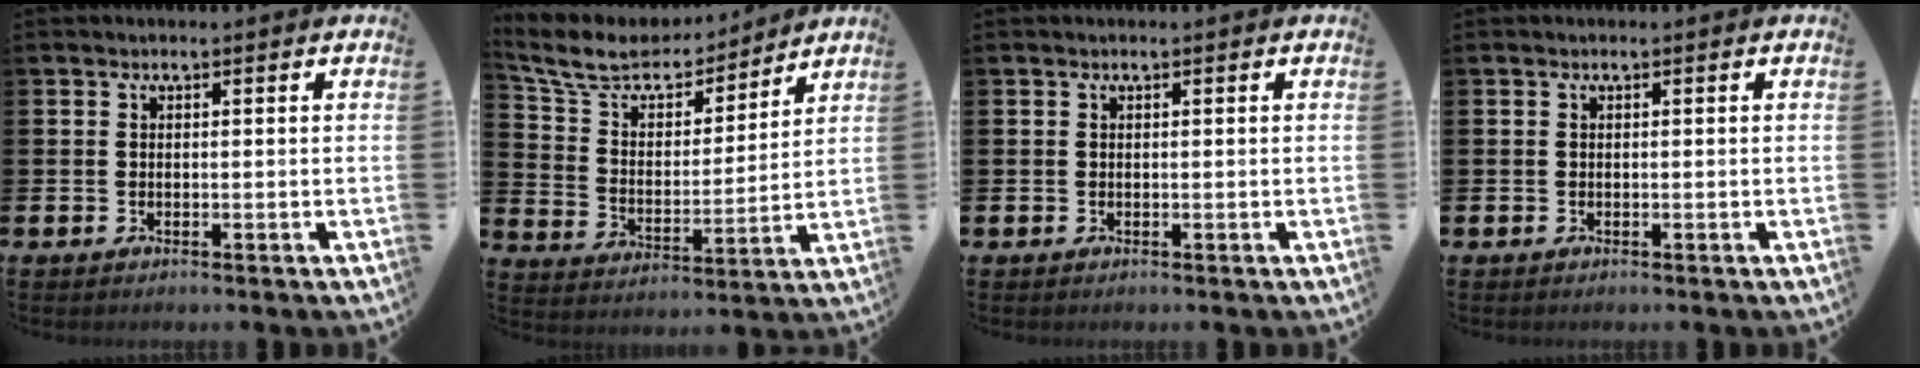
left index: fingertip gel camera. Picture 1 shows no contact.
{"total": 9.2, "force": [8.4, 3.1, 2.2], "torque": [-0.096, -0.054, 0.151]}
{"total": 0.0}
{"total": 0.0}